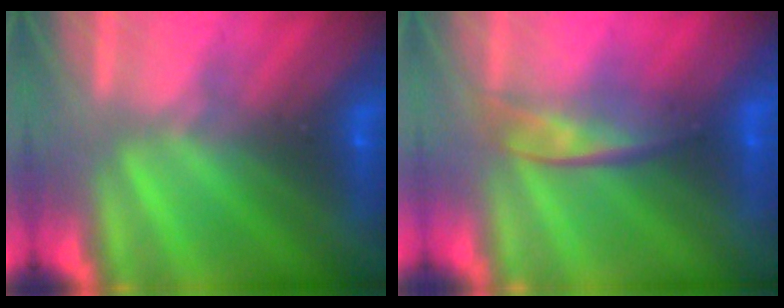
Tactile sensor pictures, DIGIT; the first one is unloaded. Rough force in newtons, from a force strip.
{"total": 2.2}